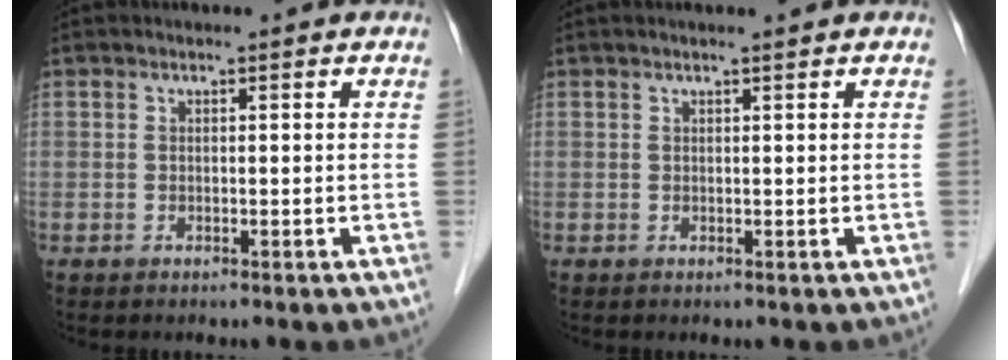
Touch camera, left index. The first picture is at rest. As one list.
[{"total": 1.0, "force": [0.8, -0.3, 0.6], "torque": [-0.008, 0.005, 0.015]}]